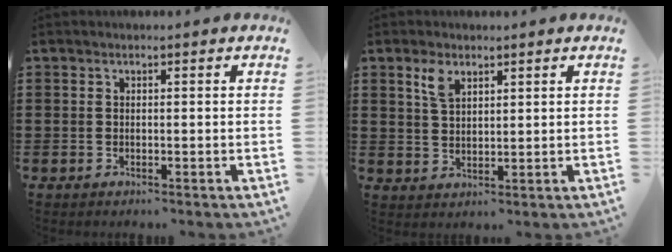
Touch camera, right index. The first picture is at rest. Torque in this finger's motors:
{"motor_torque": [0.00, 0.00, 0.29, 0.08]}